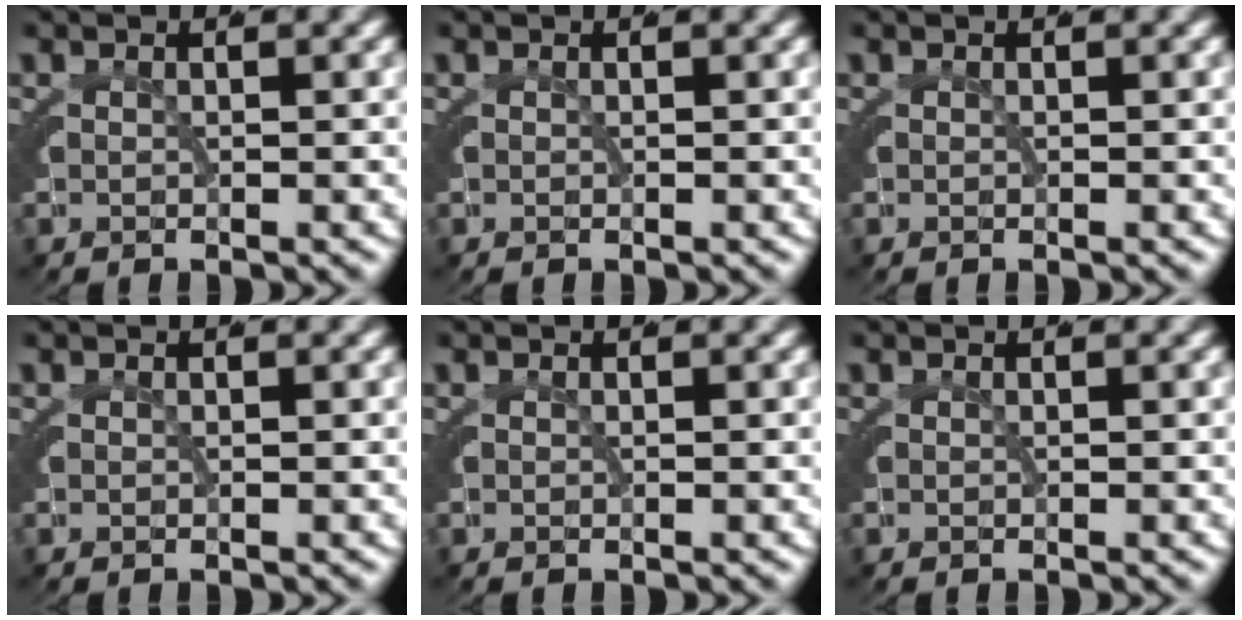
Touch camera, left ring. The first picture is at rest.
{"total": 0.0}
{"total": 0.0}
{"total": 0.0}
{"total": 0.0}
{"total": 0.0}